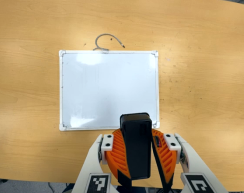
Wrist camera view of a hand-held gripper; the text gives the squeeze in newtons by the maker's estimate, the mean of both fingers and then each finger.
{"total": 10.8, "left": 10.7, "right": 10.9}